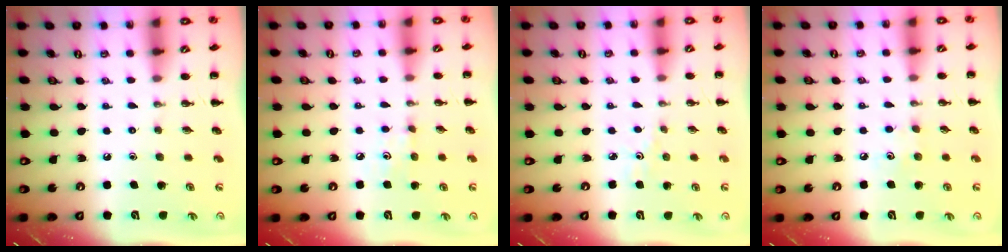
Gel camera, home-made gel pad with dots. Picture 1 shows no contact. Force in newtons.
{"total": 4.3, "press": 4.1, "slide": 1.4}
{"total": 1.7, "press": 1.6, "slide": 0.6}
{"total": 4.3, "press": 4.2, "slide": 1.1}